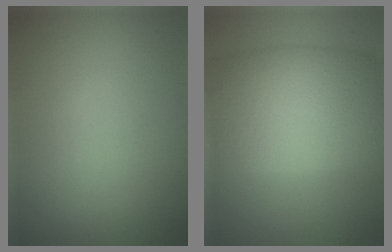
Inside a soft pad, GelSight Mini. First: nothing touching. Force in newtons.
{"total": 11.9, "press": 11.9, "slide": 0.3}